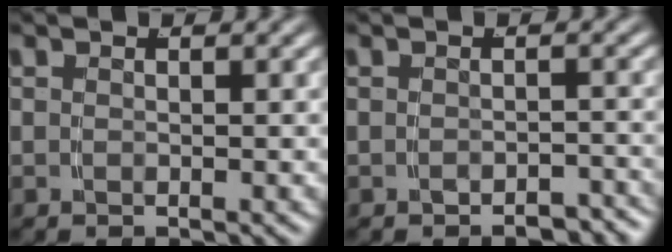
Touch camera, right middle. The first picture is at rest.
{"total": 2.6, "force": [-2.5, 0.5, 0.6], "torque": [-0.008, -0.005, -0.037]}